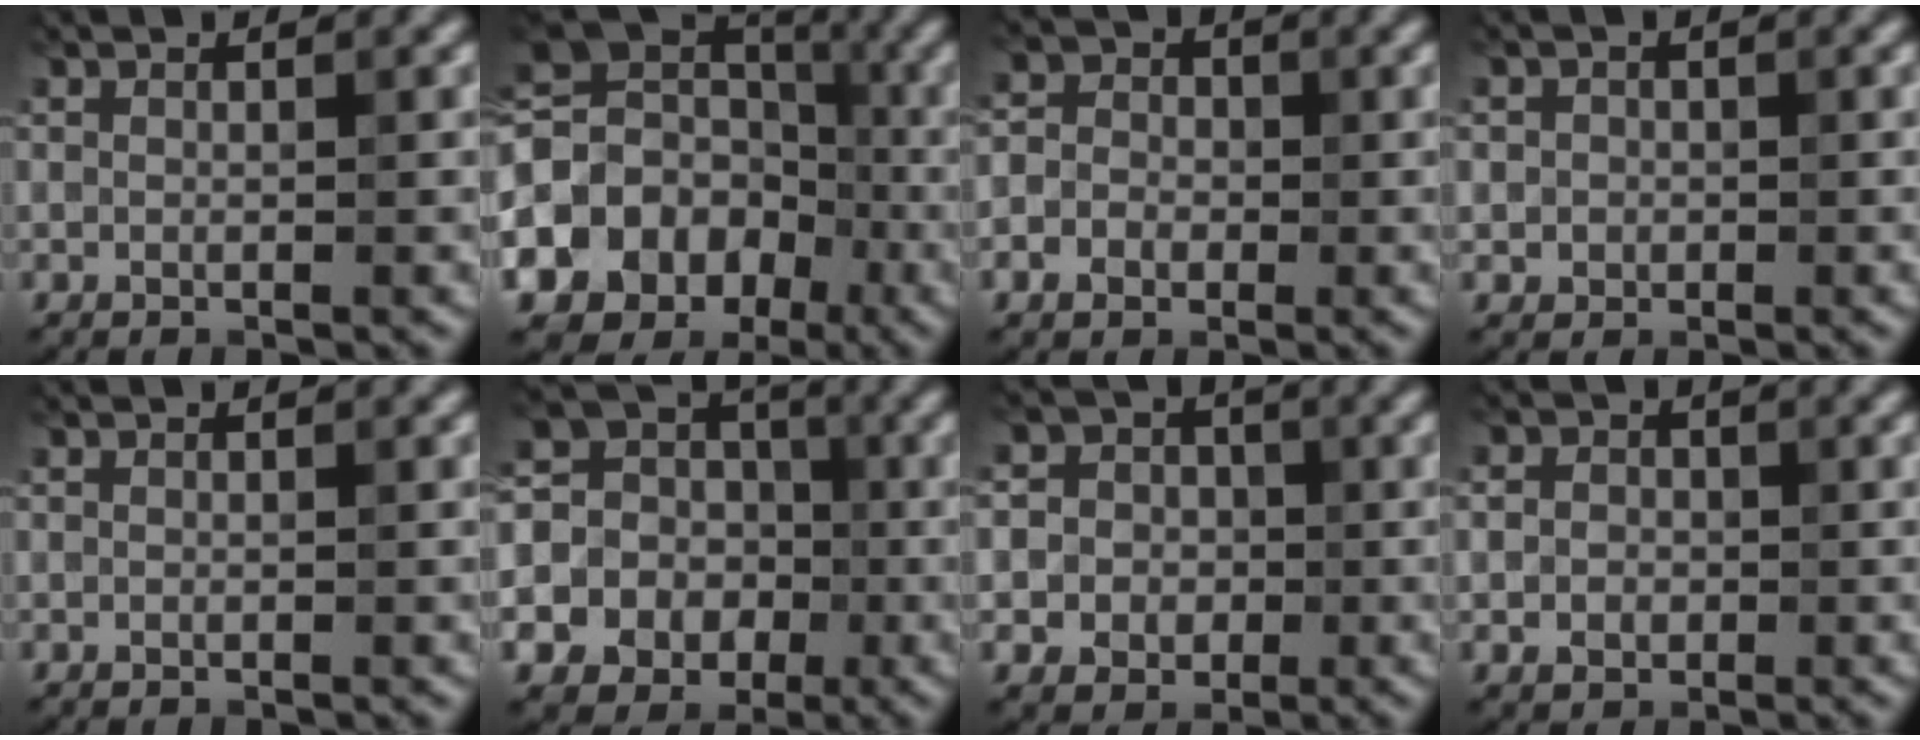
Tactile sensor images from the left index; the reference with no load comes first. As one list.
[{"total": 14.1, "force": [-4.6, 11.8, 6.4], "torque": [-0.136, -0.011, -0.093]}, {"total": 3.7, "force": [-0.6, 3.3, 1.6], "torque": [-0.004, 0.007, -0.028]}, {"total": 1.3, "force": [0.0, 1.3, 0.2], "torque": [0.011, -0.004, 0.001]}, {"total": 0.0}, {"total": 15.9, "force": [-3.4, 14.8, 4.7], "torque": [-0.140, -0.002, -0.078]}, {"total": 6.8, "force": [0.2, 6.4, 2.3], "torque": [-0.028, 0.031, -0.025]}, {"total": 2.7, "force": [-0.2, 2.4, 1.2], "torque": [-0.010, 0.001, -0.012]}]